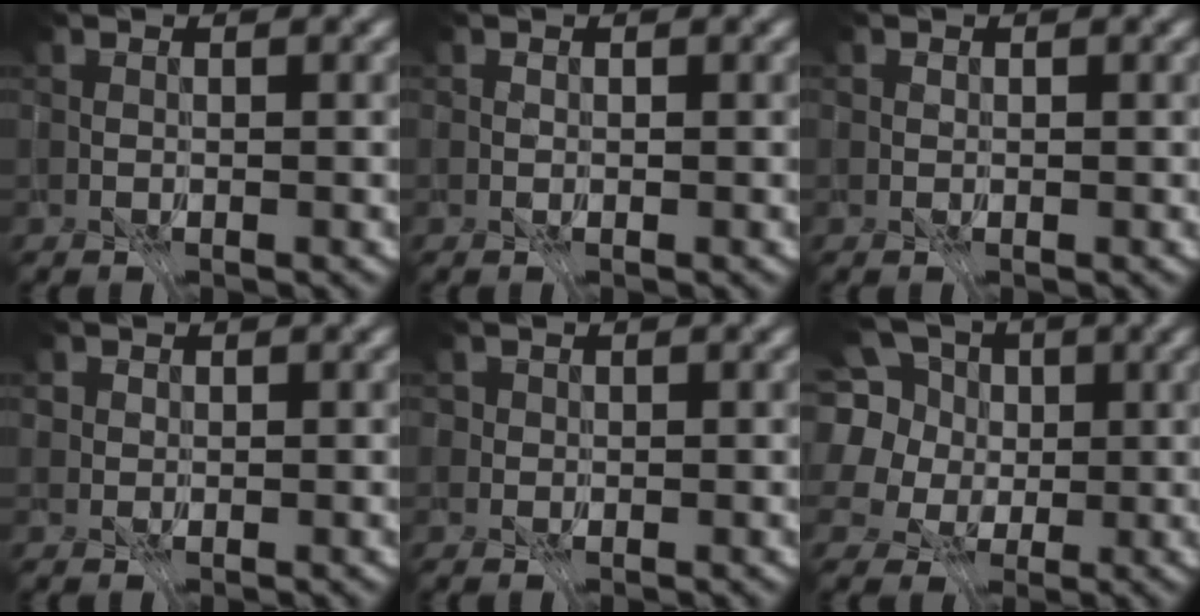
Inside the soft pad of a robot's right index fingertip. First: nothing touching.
{"total": 2.1, "force": [1.0, 1.5, 1.0], "torque": [-0.011, 0.008, 0.004]}
{"total": 2.2, "force": [1.2, 1.5, 1.0], "torque": [-0.010, 0.006, 0.008]}
{"total": 3.5, "force": [2.0, 2.5, 1.5], "torque": [-0.017, 0.004, 0.017]}
{"total": 2.9, "force": [1.5, 2.1, 1.3], "torque": [-0.016, 0.003, 0.008]}
{"total": 7.3, "force": [2.4, 5.4, 4.1], "torque": [-0.097, 0.016, 0.020]}